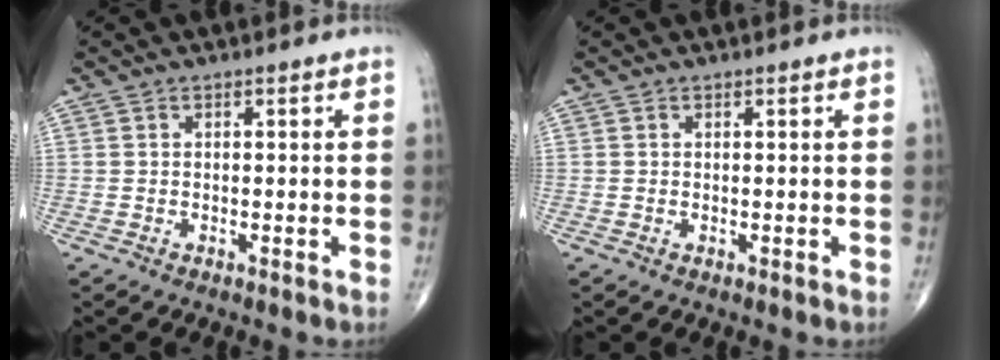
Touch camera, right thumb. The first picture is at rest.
{"total": 0.0}